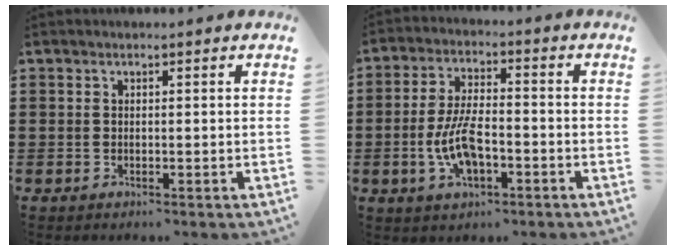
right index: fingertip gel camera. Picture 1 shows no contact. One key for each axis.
{"total": 8.2, "fx": -2.4, "fy": 3.4, "fz": 7.0, "tx": -0.152, "ty": -0.001, "tz": -0.047}